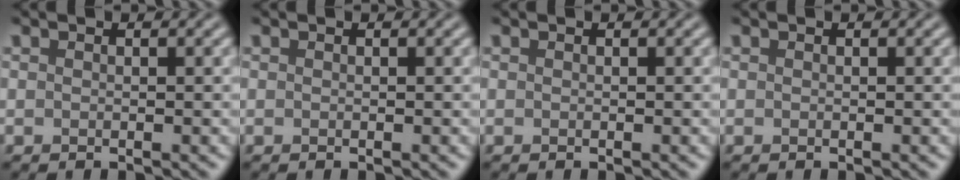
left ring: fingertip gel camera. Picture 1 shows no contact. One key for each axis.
{"total": 0.0}
{"total": 0.0}
{"total": 0.0}